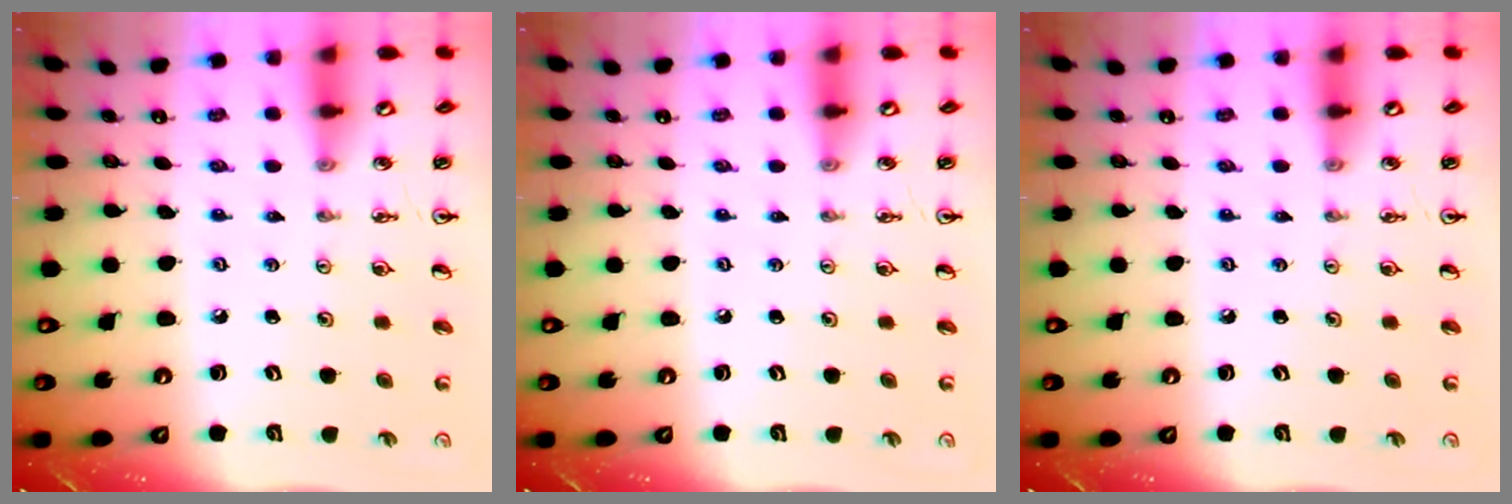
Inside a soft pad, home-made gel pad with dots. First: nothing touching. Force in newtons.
{"total": 0.0}
{"total": 0.0}